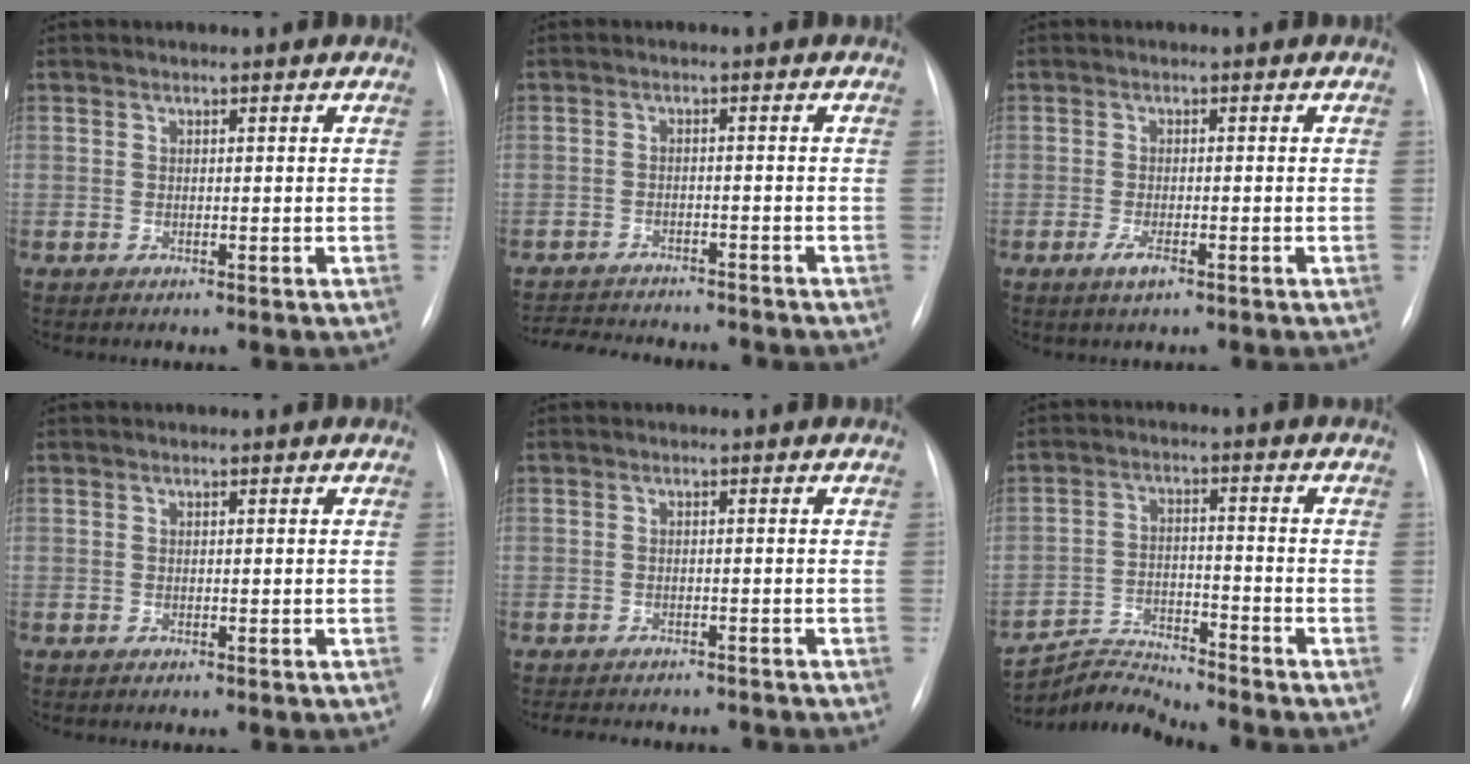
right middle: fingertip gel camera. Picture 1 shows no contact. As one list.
[{"total": 11.2, "force": [-10.4, 2.2, 3.5], "torque": [-0.066, -0.002, -0.141]}, {"total": 2.0, "force": [-1.1, 0.5, 1.6], "torque": [-0.037, -0.005, -0.019]}, {"total": 0.0}, {"total": 8.7, "force": [-7.6, 2.8, 3.0], "torque": [-0.050, -0.001, -0.094]}, {"total": 6.4, "force": [-6.0, -1.4, -1.7], "torque": [0.012, 0.001, -0.107]}]